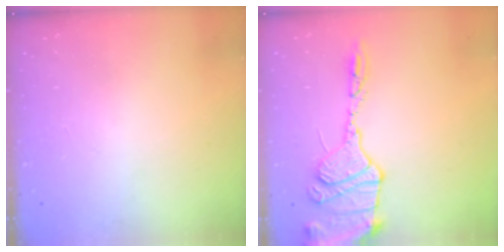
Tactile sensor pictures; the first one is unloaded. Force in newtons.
{"total": 14.9, "press": 14.8, "slide": 1.7}